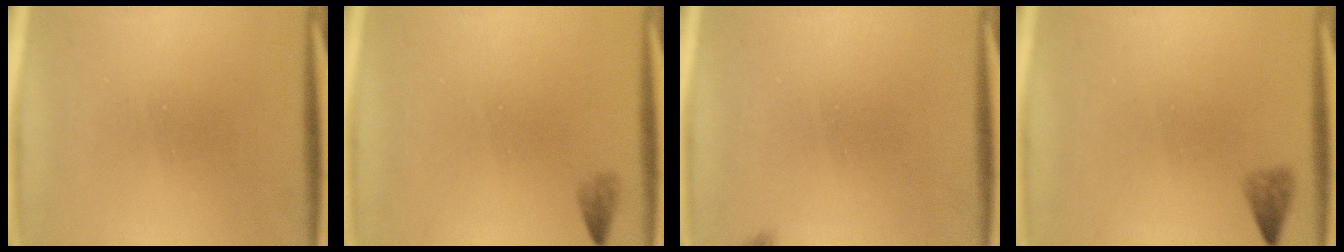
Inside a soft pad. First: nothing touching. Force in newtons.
{"total": 1.4}
{"total": 0.9}
{"total": 2.1}